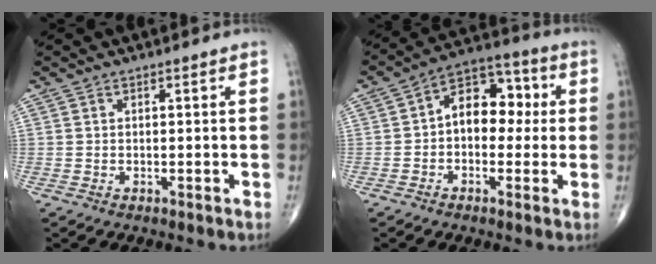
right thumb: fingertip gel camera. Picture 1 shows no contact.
{"total": 11.3, "force": [0.6, 7.6, 8.4], "torque": [-0.086, 0.036, -0.004]}